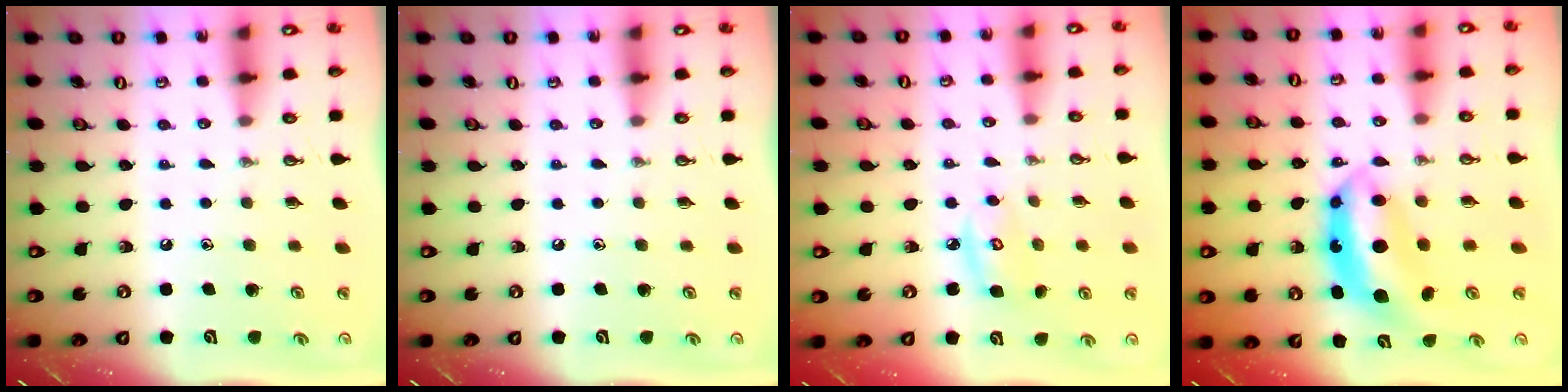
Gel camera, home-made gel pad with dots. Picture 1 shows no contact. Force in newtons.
{"total": 0.0}
{"total": 4.9, "press": 4.9, "slide": 0.3}
{"total": 8.3, "press": 8.3, "slide": 0.2}